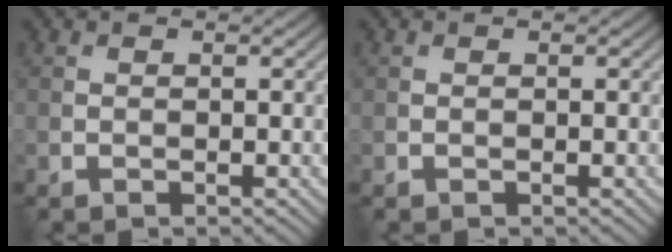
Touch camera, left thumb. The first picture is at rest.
{"total": 0.0}